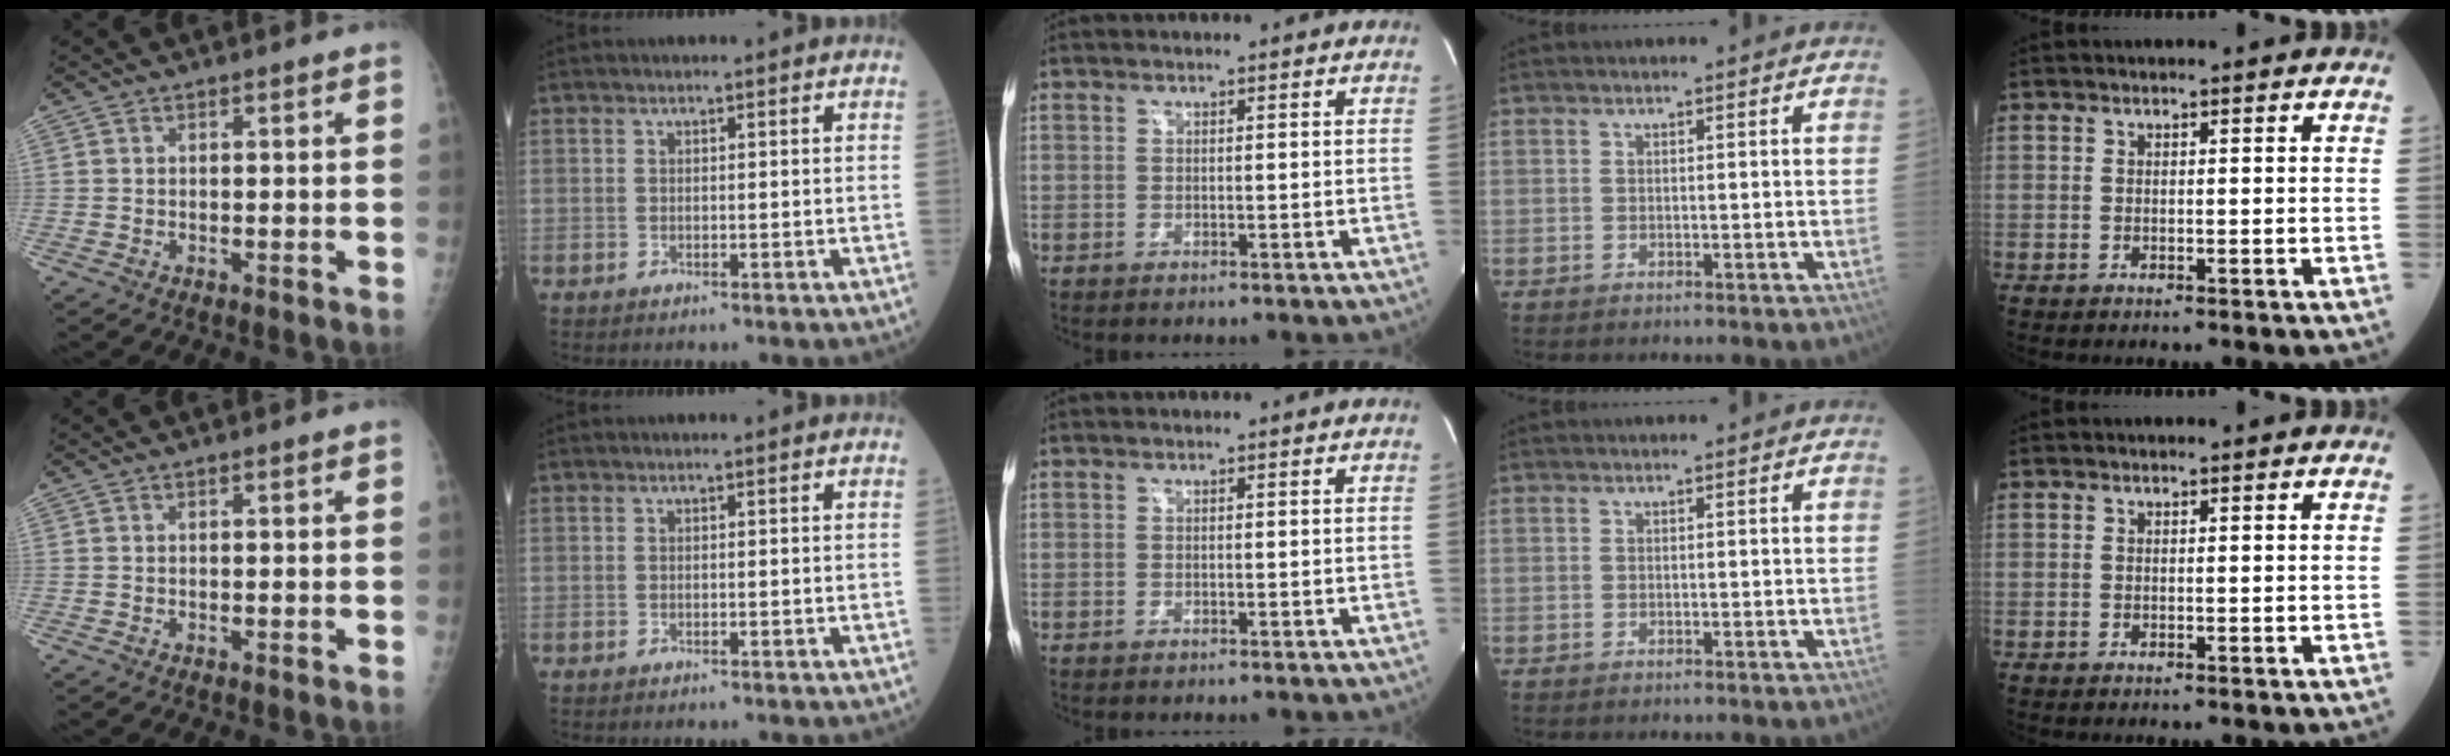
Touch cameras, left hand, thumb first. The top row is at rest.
{}